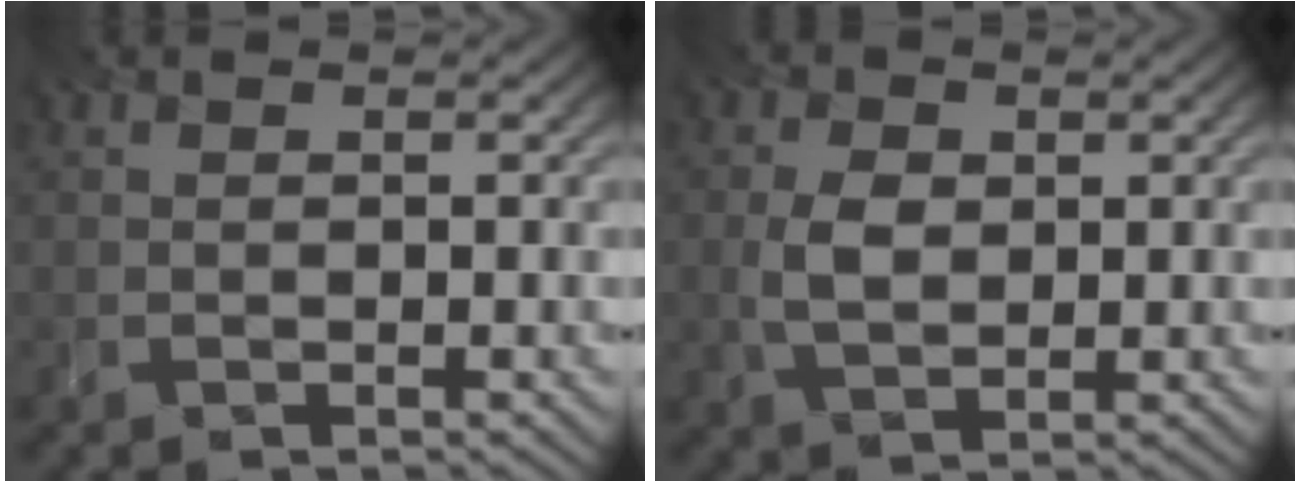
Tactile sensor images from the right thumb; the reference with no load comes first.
{"total": 3.5, "force": [0.3, 2.4, 2.6], "torque": [-0.064, 0.001, 0.005]}